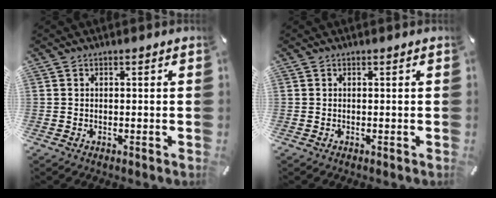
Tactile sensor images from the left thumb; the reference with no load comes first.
{"total": 0.0}